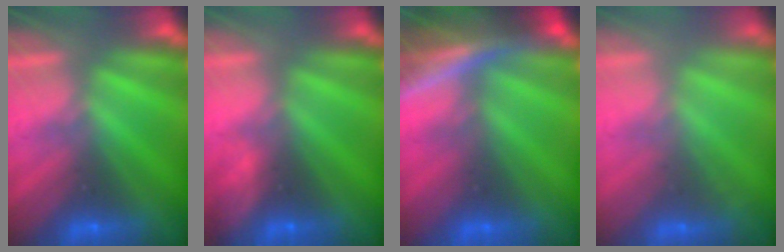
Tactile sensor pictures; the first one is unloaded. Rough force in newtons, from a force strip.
{"total": 3.5}
{"total": 7.3}
{"total": 2.4}